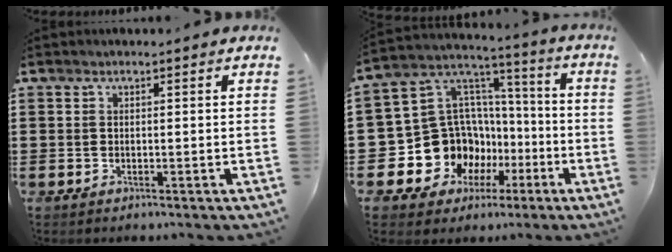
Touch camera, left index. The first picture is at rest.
{"total": 12.7, "force": [-4.2, 11.5, 3.3], "torque": [-0.125, -0.020, -0.052]}